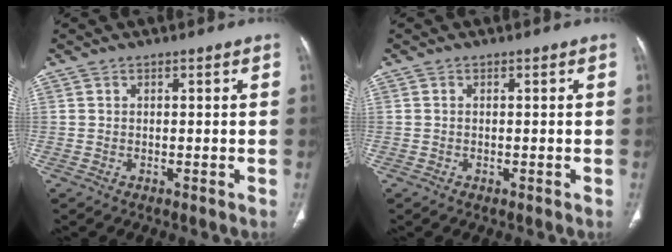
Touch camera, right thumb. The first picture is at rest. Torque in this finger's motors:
{"motor_torque": [-0.61, -0.28, -0.58, 0.25, 0.03]}